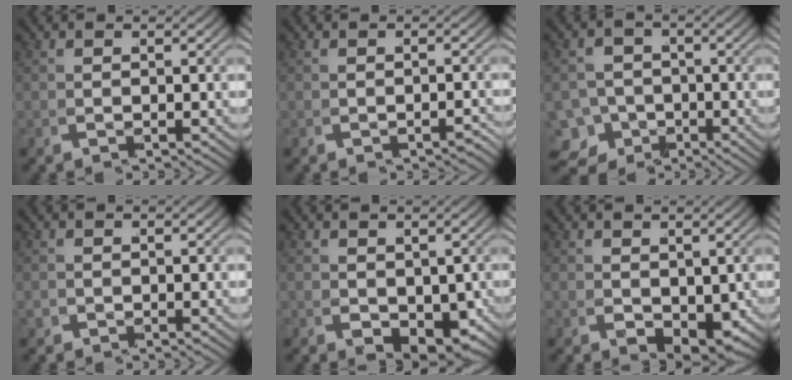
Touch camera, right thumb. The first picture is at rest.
{"total": 1.5, "force": [-1.4, -0.3, -0.2], "torque": [-0.015, -0.007, -0.019]}
{"total": 7.2, "force": [-3.1, 6.0, 2.3], "torque": [-0.044, -0.048, -0.038]}
{"total": 0.6, "force": [-0.3, 0.2, -0.5], "torque": [0.006, -0.005, 0.001]}
{"total": 3.2, "force": [-0.7, 1.8, 2.5], "torque": [-0.047, -0.018, 0.001]}
{"total": 2.4, "force": [-0.2, 1.3, 2.0], "torque": [-0.040, -0.016, 0.008]}